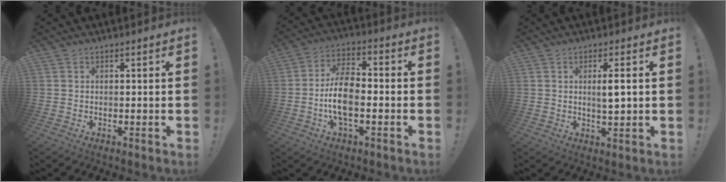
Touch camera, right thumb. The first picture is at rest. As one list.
[{"total": 11.6, "force": [-2.8, 5.9, 9.6], "torque": [-0.194, 0.009, -0.050]}, {"total": 4.2, "force": [0.8, 0.8, 4.0], "torque": [-0.054, -0.012, 0.008]}]